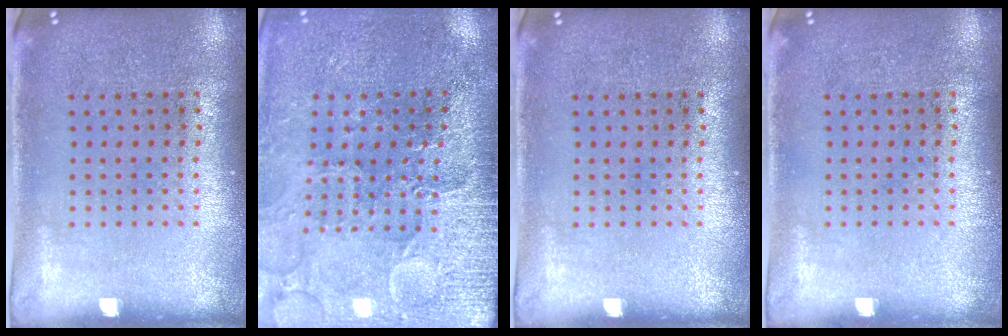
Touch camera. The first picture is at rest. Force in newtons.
{"total": 3.3, "press": 3.3, "slide": 0.4}
{"total": 0.0}
{"total": 0.0}